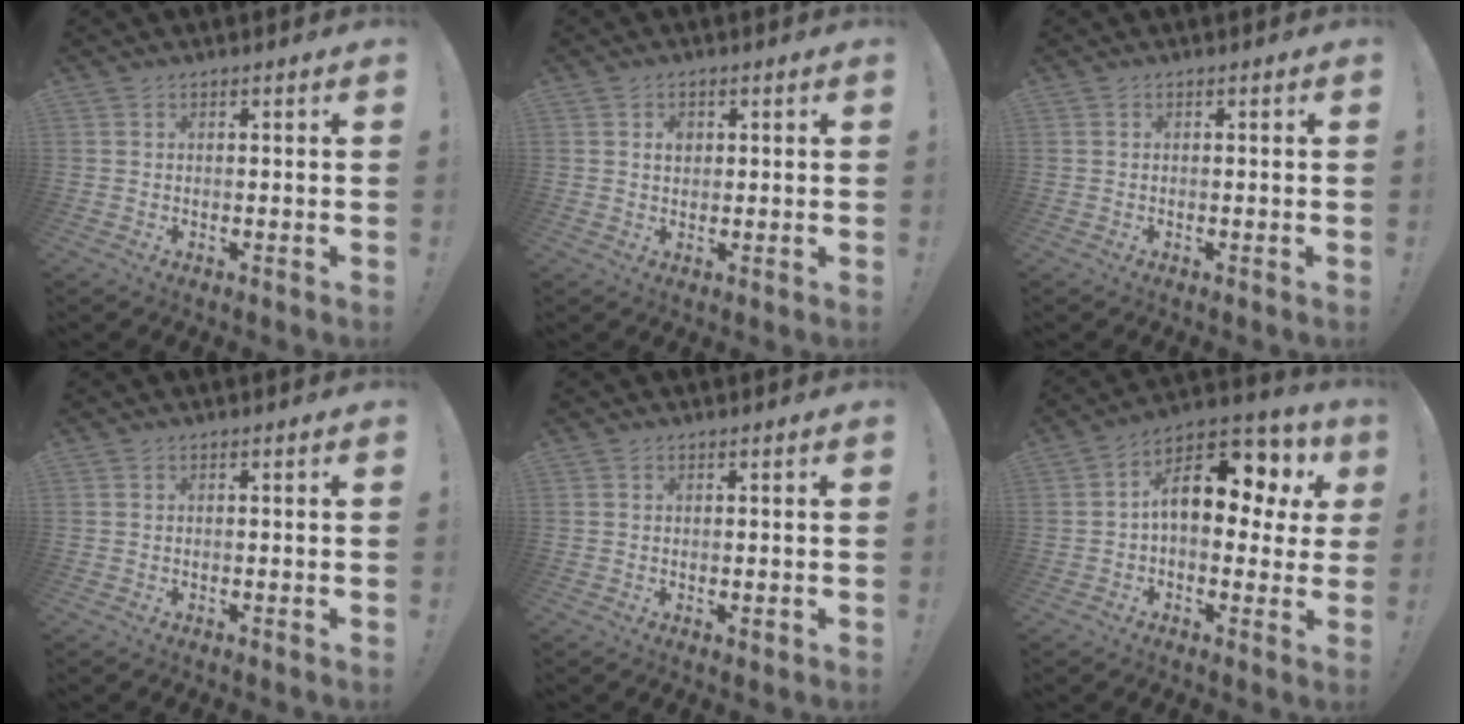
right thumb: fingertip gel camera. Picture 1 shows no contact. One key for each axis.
{"total": 2.3, "fx": 0.5, "fy": 1.9, "fz": 1.3, "tx": -0.004, "ty": -0.005, "tz": 0.004}
{"total": 0.0}
{"total": 0.0}
{"total": 0.6, "fx": 0.3, "fy": 0.5, "fz": 0.3, "tx": 0.002, "ty": -0.001, "tz": 0.004}
{"total": 16.9, "fx": 5.2, "fy": 9.1, "fz": 13.4, "tx": -0.189, "ty": -0.013, "tz": 0.087}